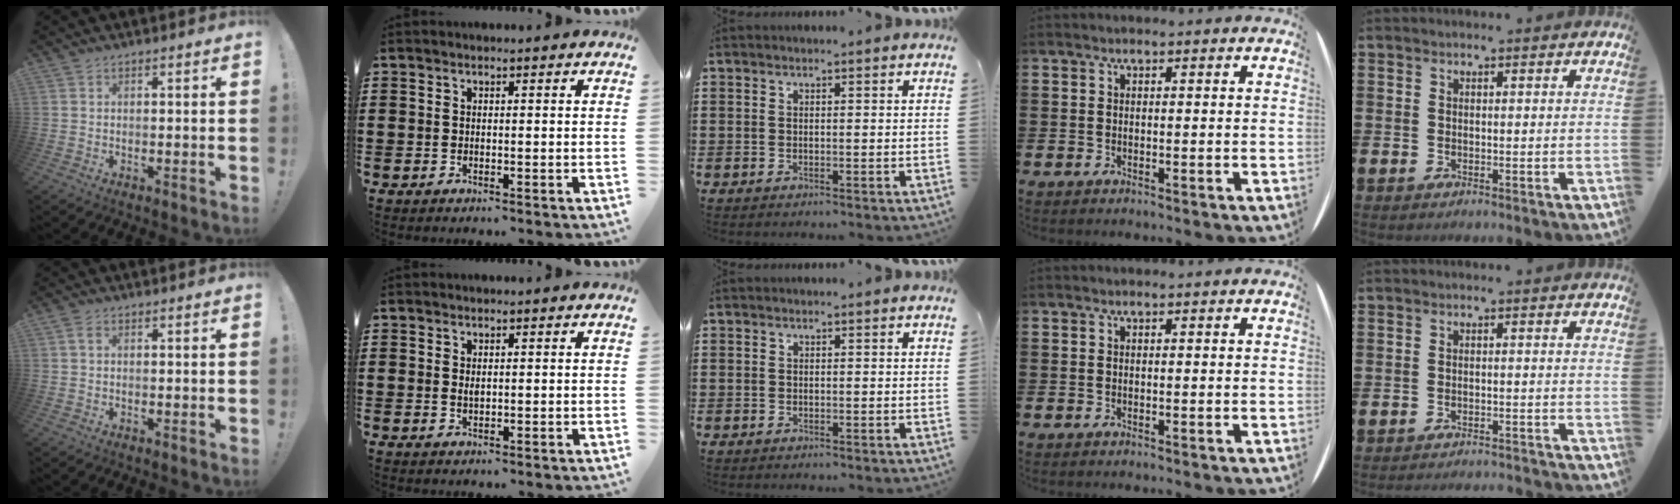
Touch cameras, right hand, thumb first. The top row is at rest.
{"thumb": {"total": 1.7, "force": [0.5, 1.0, 1.4], "torque": [-0.022, 0.002, 0.007]}, "index": {"total": 1.0, "force": [0.4, 0.5, 0.7], "torque": [-0.016, 0.004, 0.007]}, "little": {"total": 1.6, "force": [-1.6, -0.2, 0.0], "torque": [-0.002, 0.003, -0.033]}}